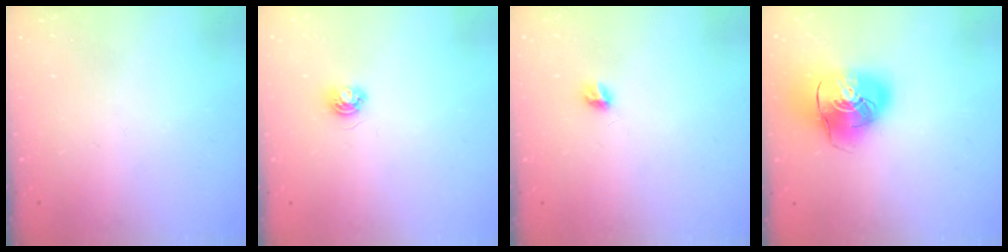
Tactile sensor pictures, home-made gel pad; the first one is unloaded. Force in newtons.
{"total": 3.7, "press": 3.7, "slide": 0.5}
{"total": 5.0, "press": 5.0, "slide": 0.4}
{"total": 16.3, "press": 16.1, "slide": 2.8}